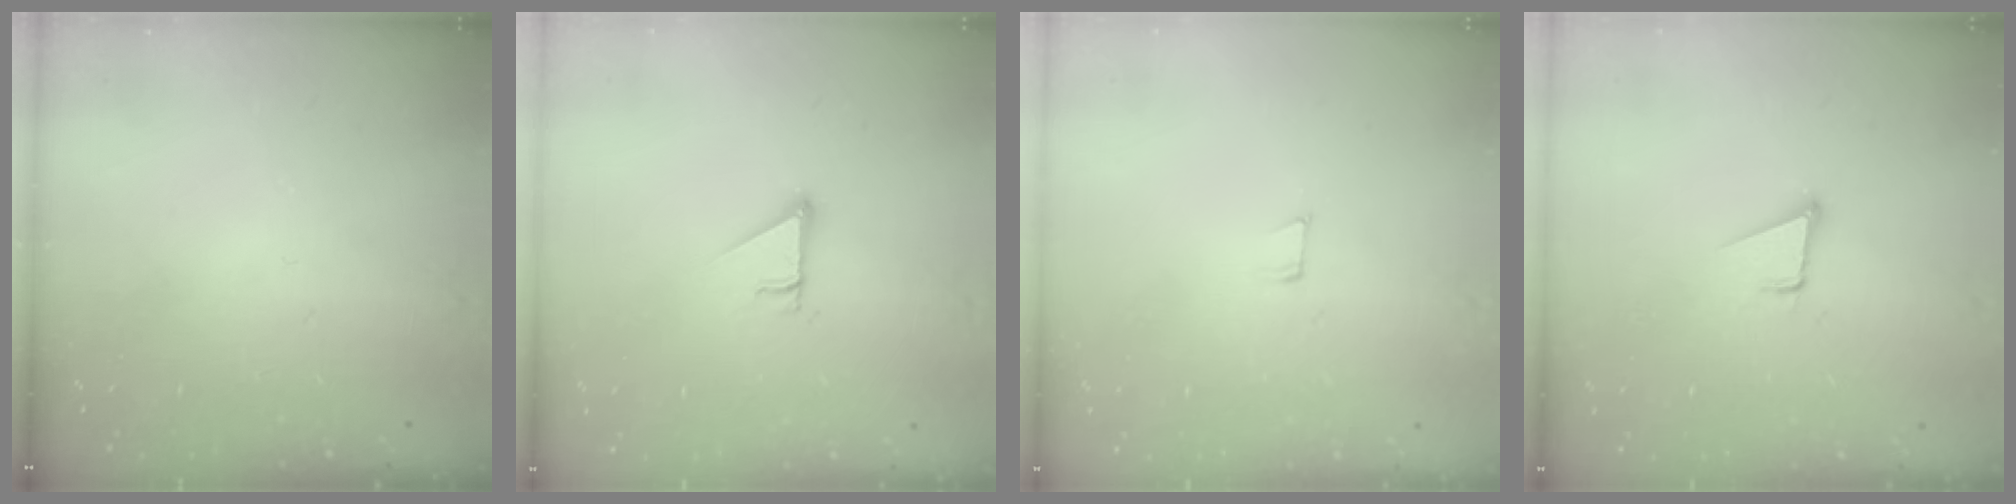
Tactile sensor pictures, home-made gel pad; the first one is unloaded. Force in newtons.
{"total": 2.5, "press": 2.5, "slide": 0.1}
{"total": 4.1, "press": 4.0, "slide": 1.1}
{"total": 3.4, "press": 2.4, "slide": 2.4}